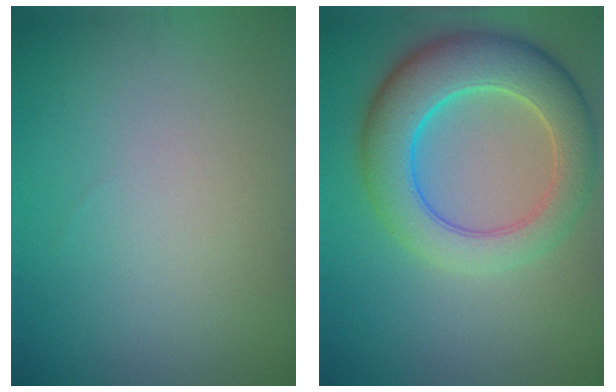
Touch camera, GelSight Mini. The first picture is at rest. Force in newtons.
{"total": 8.3, "press": 8.3, "slide": 0.4}